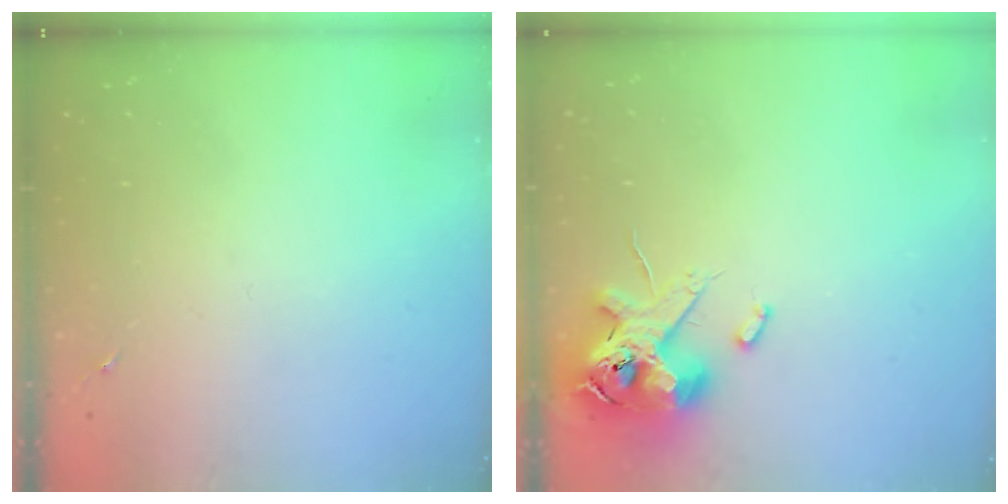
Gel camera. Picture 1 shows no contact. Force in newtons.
{"total": 13.3, "press": 13.1, "slide": 2.1}